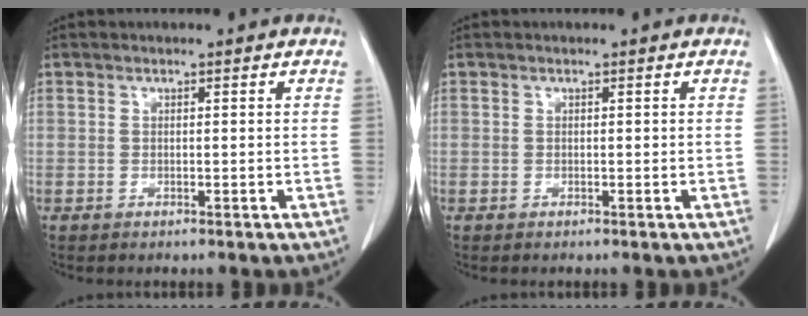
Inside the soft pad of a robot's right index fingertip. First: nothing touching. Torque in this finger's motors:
{"motor_torque": [0.07, -0.04, 0.00, 0.00]}